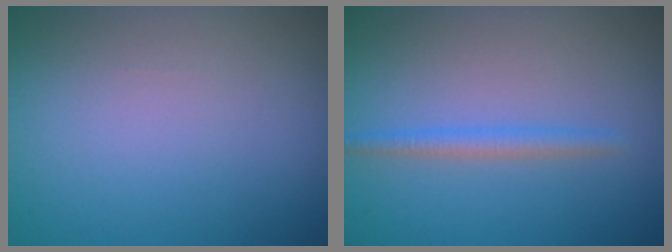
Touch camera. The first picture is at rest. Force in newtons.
{"total": 1.6, "press": 1.6, "slide": 0.0}